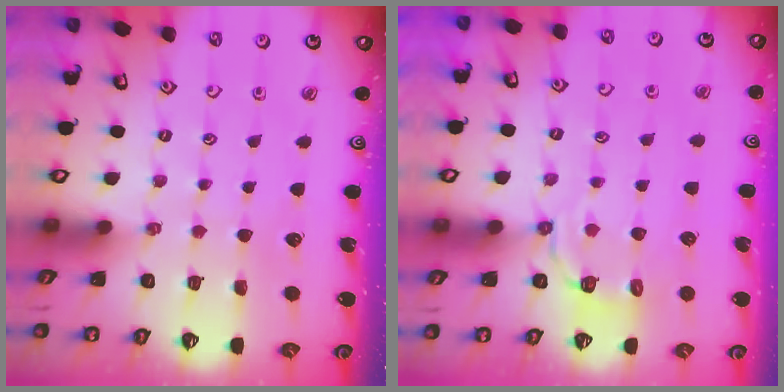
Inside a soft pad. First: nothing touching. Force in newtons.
{"total": 4.0, "press": 3.5, "slide": 1.9}